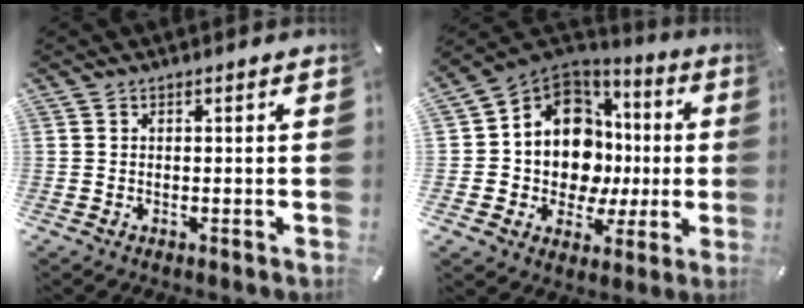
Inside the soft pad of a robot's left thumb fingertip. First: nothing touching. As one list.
[{"total": 14.6, "force": [2.3, 12.1, 7.7], "torque": [-0.165, -0.043, 0.045]}]